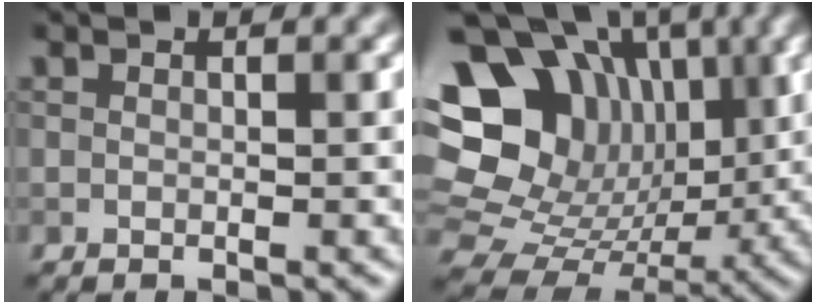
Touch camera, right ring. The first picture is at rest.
{"total": 16.8, "force": [4.0, 13.5, 9.2], "torque": [-0.184, 0.034, 0.075]}